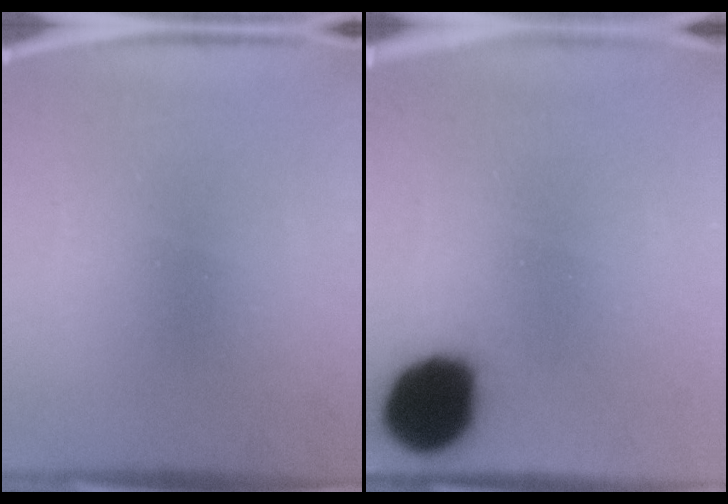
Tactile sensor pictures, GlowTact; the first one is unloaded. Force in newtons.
{"total": 18.0}